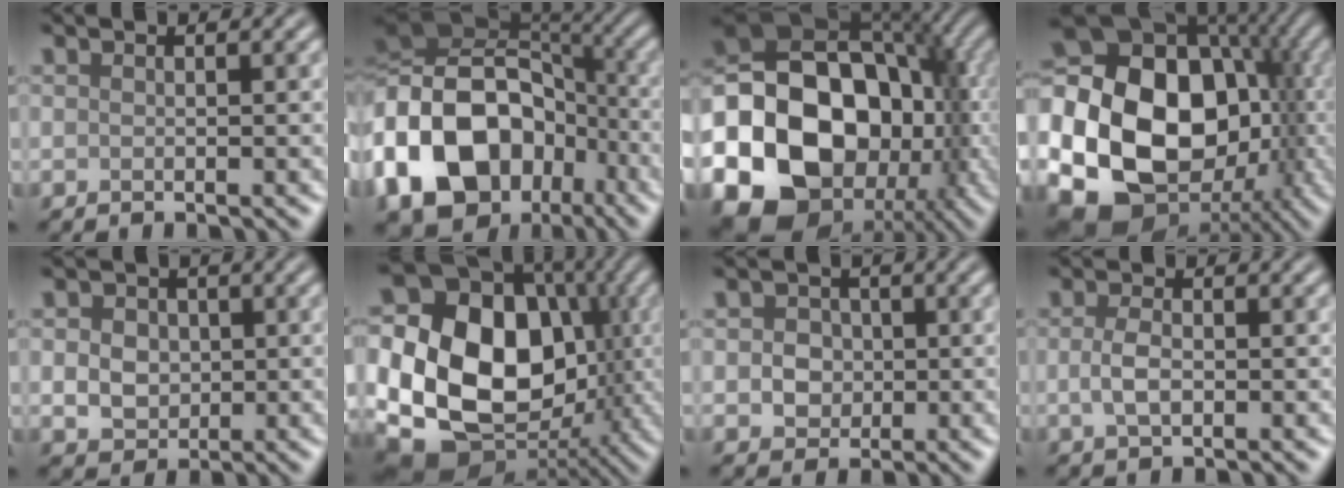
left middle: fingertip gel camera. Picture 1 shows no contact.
{"total": 18.3, "force": [-5.5, 13.8, 10.7], "torque": [-0.214, -0.006, -0.106]}
{"total": 23.4, "force": [-6.3, 18.5, 12.9], "torque": [-0.242, -0.039, -0.133]}
{"total": 24.7, "force": [-3.3, 20.0, 14.1], "torque": [-0.269, -0.012, -0.100]}
{"total": 3.9, "force": [0.2, 3.3, 2.1], "torque": [-0.034, 0.009, -0.009]}
{"total": 18.8, "force": [-0.1, 14.8, 11.6], "torque": [-0.225, -0.013, 0.005]}
{"total": 2.7, "force": [0.0, 2.4, 1.3], "torque": [-0.015, -0.001, -0.005]}
{"total": 2.3, "force": [-0.2, 1.3, 1.9], "torque": [-0.044, -0.001, -0.005]}